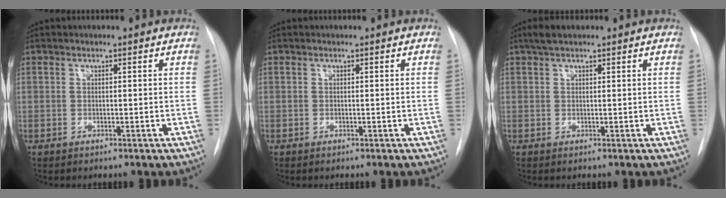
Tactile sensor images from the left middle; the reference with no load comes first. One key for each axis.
{"total": 0.0}
{"total": 2.5, "fx": 1.8, "fy": 0.9, "fz": 1.4, "tx": -0.029, "ty": 0.016, "tz": 0.032}